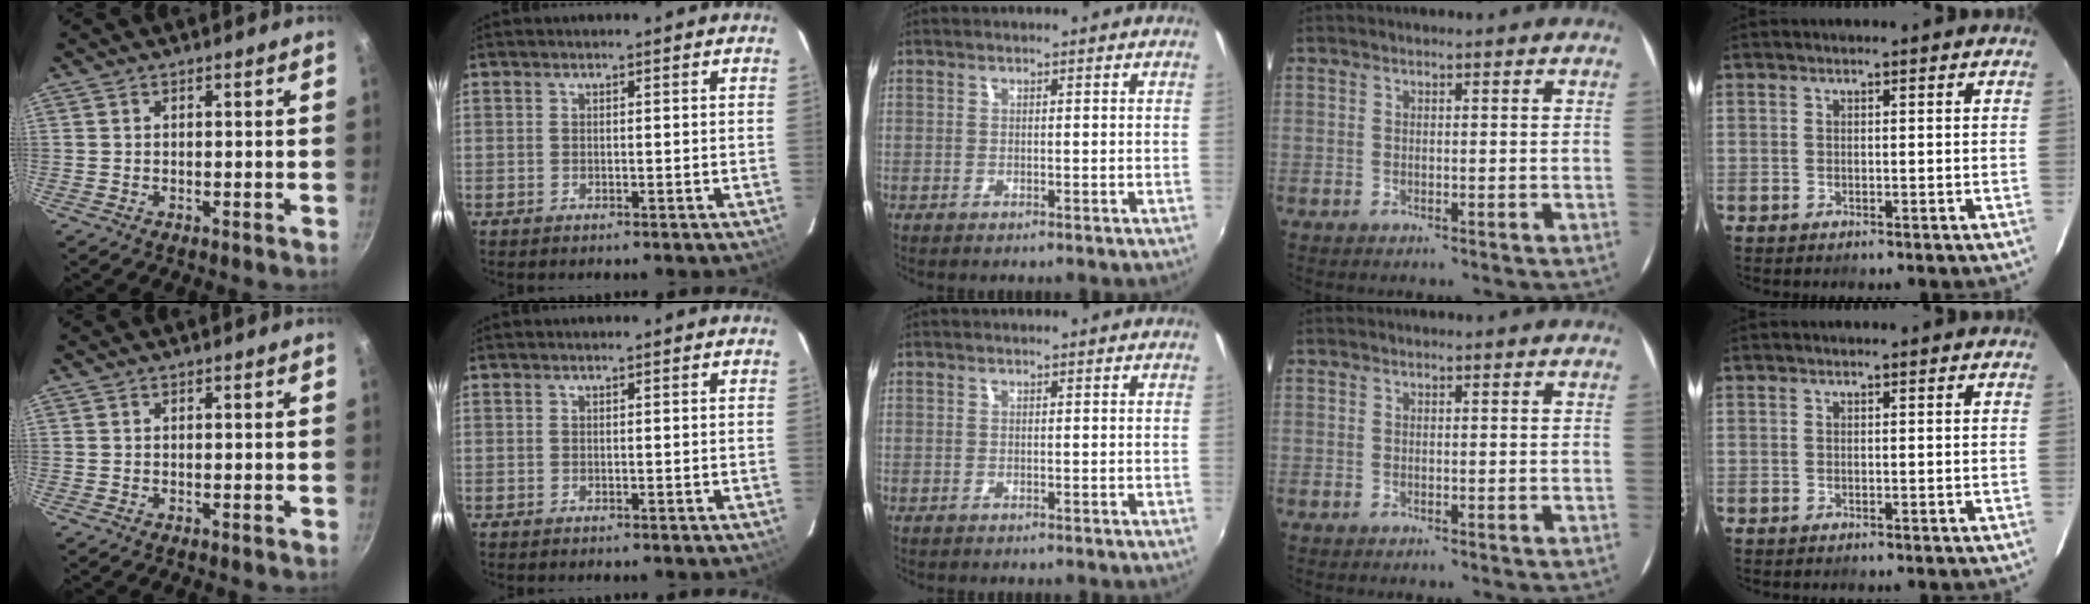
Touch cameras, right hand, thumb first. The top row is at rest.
{}